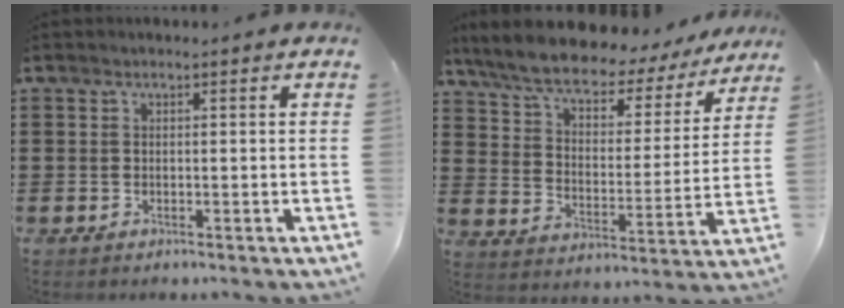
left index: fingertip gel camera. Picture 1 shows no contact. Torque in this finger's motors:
{"motor_torque": [2.14, 0.00, 1.05, 0.21]}